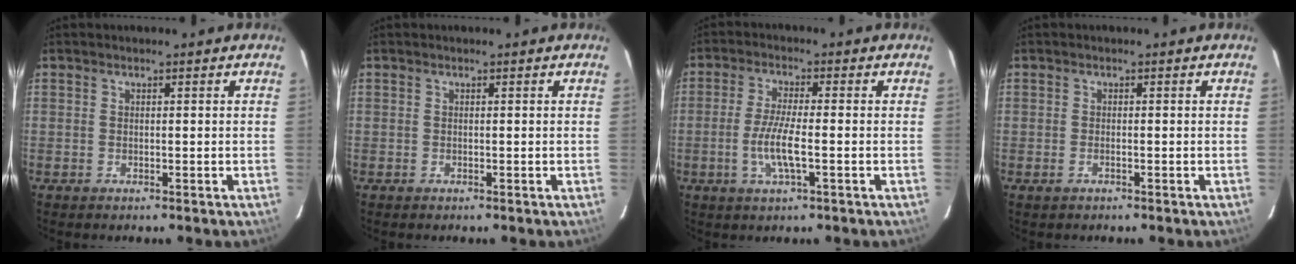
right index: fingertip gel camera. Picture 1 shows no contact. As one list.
[{"total": 0.0}, {"total": 6.6, "force": [-1.8, 1.0, 6.3], "torque": [-0.127, -0.008, -0.036]}, {"total": 1.1, "force": [-0.6, 0.5, 0.7], "torque": [-0.015, -0.001, -0.012]}]